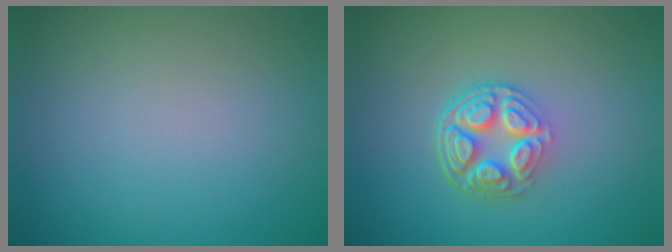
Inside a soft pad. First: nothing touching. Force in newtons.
{"total": 5.3, "press": 3.9, "slide": 3.6}